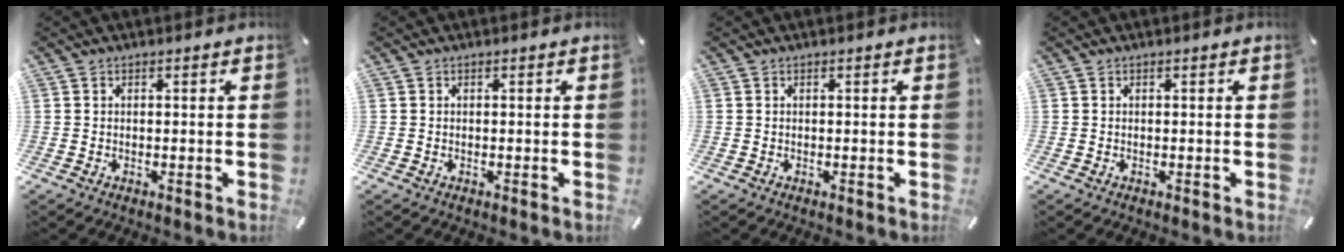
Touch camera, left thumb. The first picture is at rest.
{"total": 0.0}
{"total": 0.0}
{"total": 0.0}